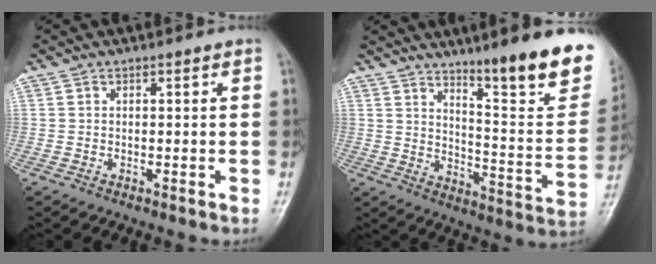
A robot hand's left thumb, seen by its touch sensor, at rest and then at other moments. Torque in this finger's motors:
{"motor_torque": [1.82, 1.78, 1.44, -1.33, 0.08]}